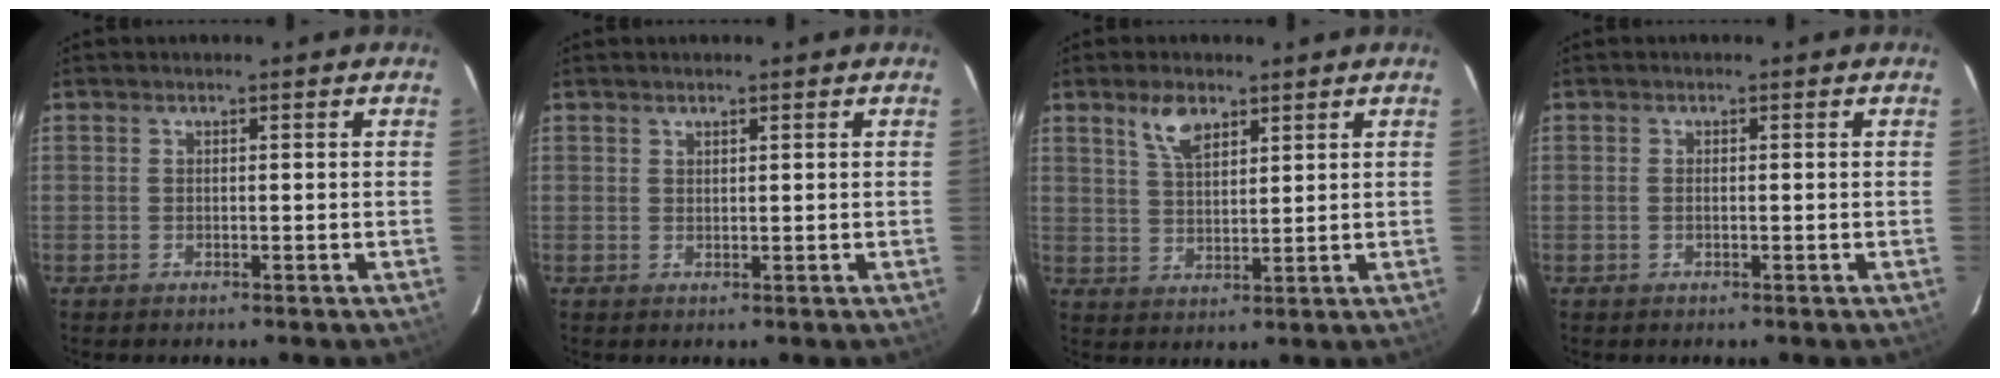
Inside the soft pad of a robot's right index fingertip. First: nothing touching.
{"total": 0.8, "force": [0.8, 0.3, 0.2], "torque": [-0.004, 0.000, 0.014]}
{"total": 5.7, "force": [3.7, 2.6, 3.5], "torque": [-0.061, 0.003, 0.072]}
{"total": 0.5, "force": [-0.1, 0.1, 0.5], "torque": [-0.012, -0.001, -0.003]}